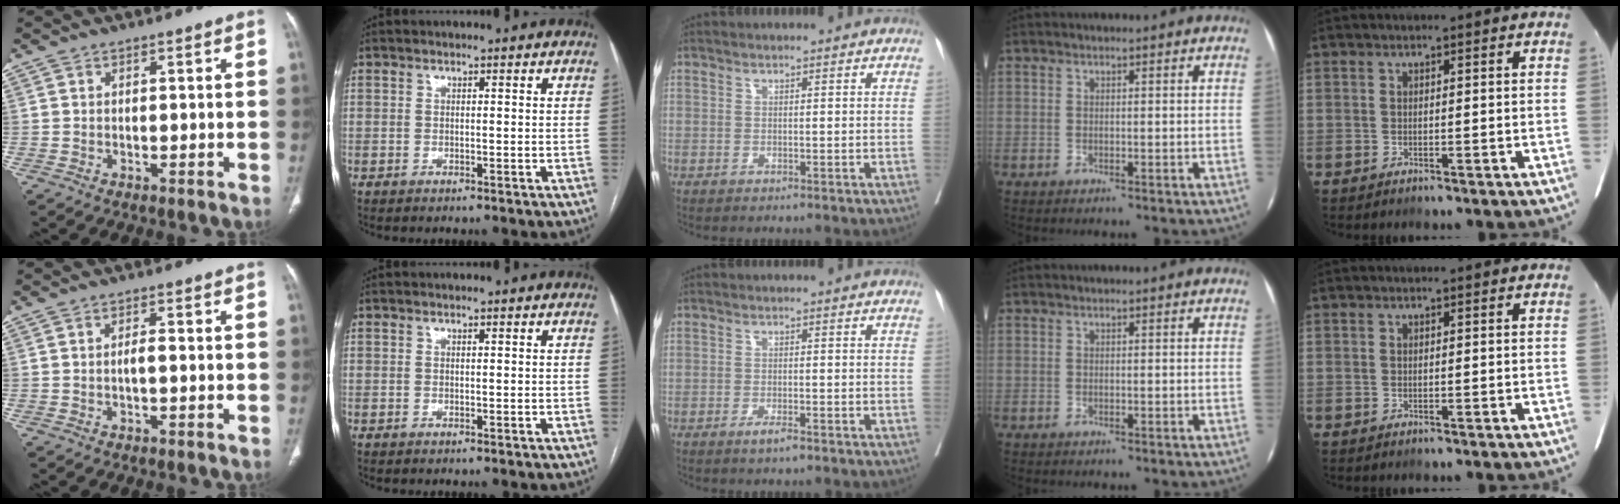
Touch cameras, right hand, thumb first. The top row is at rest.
{"thumb": {"total": 1.7, "force": [-0.2, 0.6, 1.6], "torque": [-0.031, 0.005, -0.005]}, "middle": {"total": 1.8, "force": [-1.2, 0.2, 1.4], "torque": [-0.025, -0.002, -0.020]}}